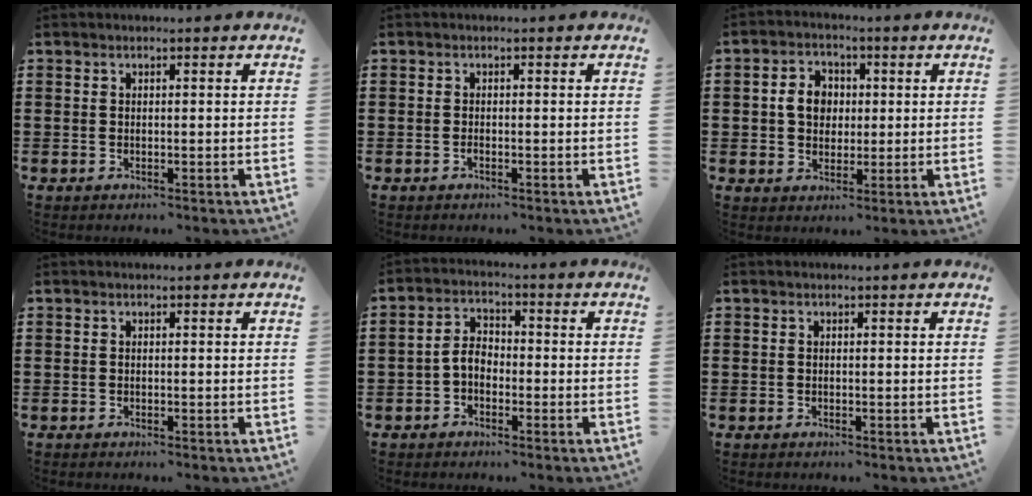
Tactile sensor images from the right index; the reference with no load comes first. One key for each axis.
{"total": 0.5, "fx": -0.4, "fy": 0.1, "fz": 0.4, "tx": -0.009, "ty": -0.004, "tz": -0.006}
{"total": 5.2, "fx": 0.4, "fy": 4.4, "fz": 2.8, "tx": -0.060, "ty": 0.015, "tz": 0.001}
{"total": 0.0}
{"total": 3.7, "fx": -1.4, "fy": 2.4, "fz": 2.5, "tx": -0.063, "ty": 0.006, "tz": -0.034}
{"total": 0.0}